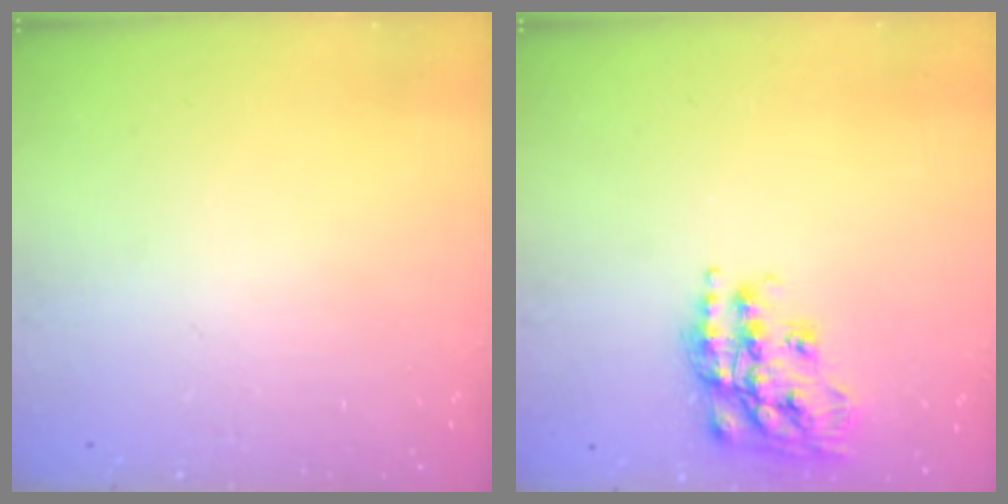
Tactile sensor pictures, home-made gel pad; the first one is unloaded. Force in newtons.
{"total": 17.4, "press": 17.3, "slide": 1.2}